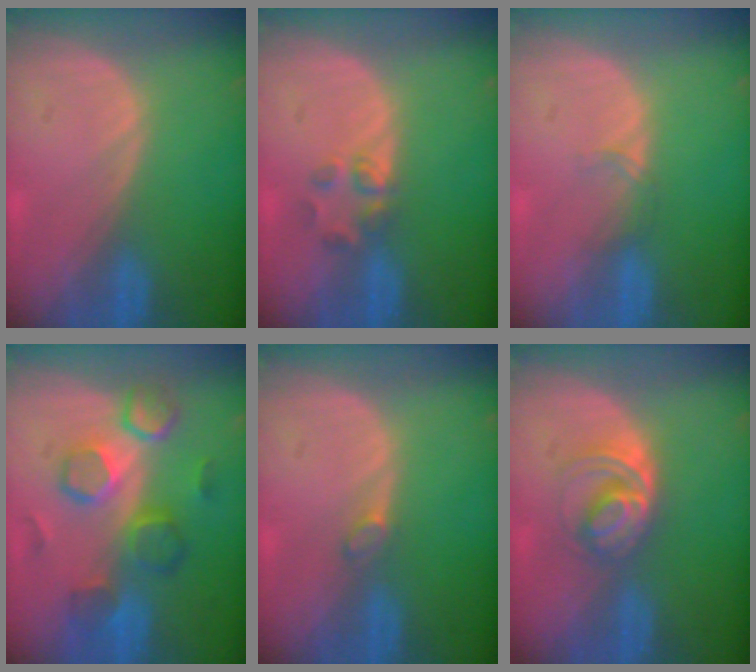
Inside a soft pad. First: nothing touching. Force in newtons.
{"total": 2.7, "press": 2.6, "slide": 0.9}
{"total": 1.3, "press": 1.2, "slide": 0.2}
{"total": 8.4, "press": 8.3, "slide": 1.3}
{"total": 1.2, "press": 1.1, "slide": 0.2}
{"total": 5.4, "press": 5.0, "slide": 2.1}